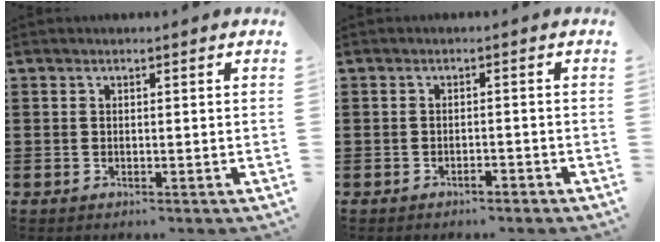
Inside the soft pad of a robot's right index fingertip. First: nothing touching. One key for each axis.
{"total": 1.4, "fx": -1.3, "fy": 0.1, "fz": 0.5, "tx": -0.015, "ty": -0.003, "tz": -0.026}